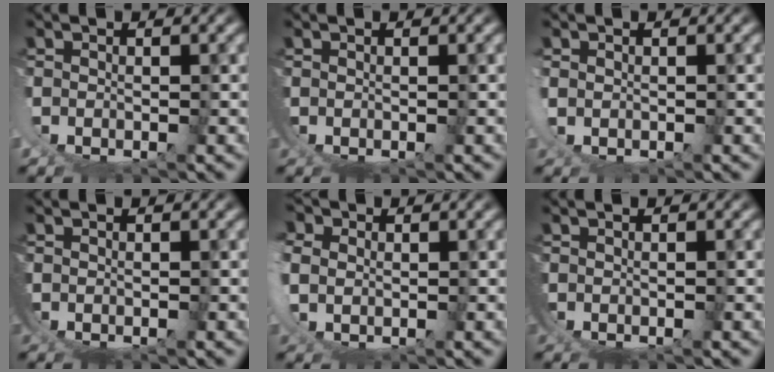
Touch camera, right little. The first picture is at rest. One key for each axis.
{"total": 0.6, "fx": 0.3, "fy": -0.2, "fz": -0.4, "tx": 0.015, "ty": 0.005, "tz": 0.002}
{"total": 1.0, "fx": 0.4, "fy": 0.2, "fz": 0.9, "tx": -0.034, "ty": -0.011, "tz": 0.016}
{"total": 0.0}
{"total": 2.4, "fx": 1.1, "fy": 1.5, "fz": 1.5, "tx": -0.054, "ty": -0.008, "tz": 0.028}
{"total": 0.0}